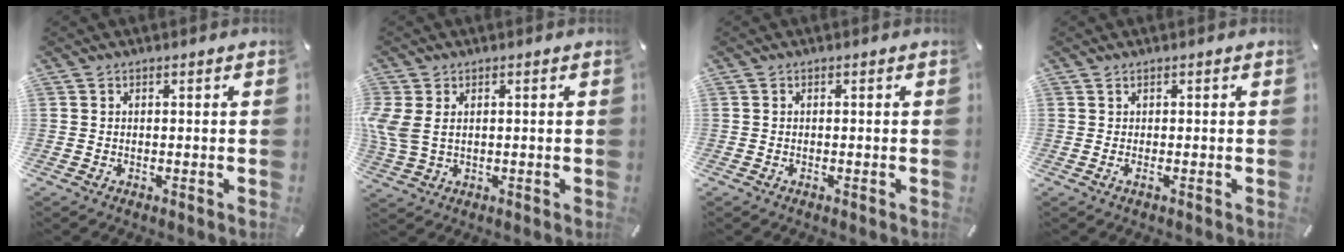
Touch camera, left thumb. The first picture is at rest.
{"total": 4.8, "force": [1.4, 2.9, 3.6], "torque": [-0.091, -0.005, 0.024]}
{"total": 0.0}
{"total": 1.2, "force": [0.0, 0.1, 1.2], "torque": [-0.021, -0.006, 0.001]}